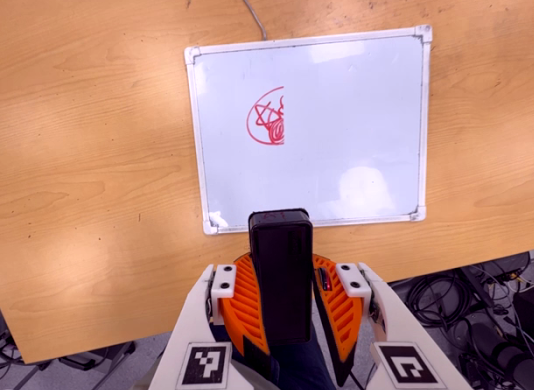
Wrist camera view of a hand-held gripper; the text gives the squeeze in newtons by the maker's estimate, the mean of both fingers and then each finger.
{"total": 10.8, "left": 10.2, "right": 11.4}